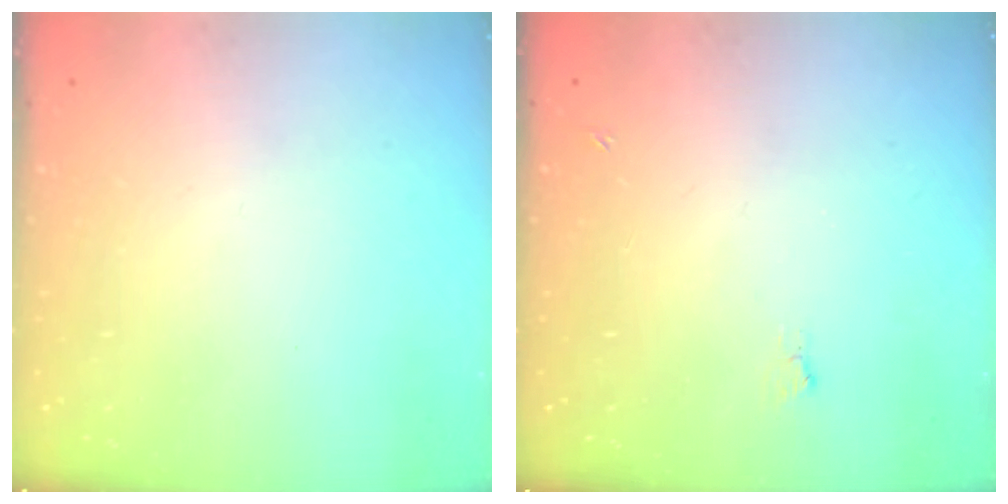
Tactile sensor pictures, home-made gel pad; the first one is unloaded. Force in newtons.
{"total": 2.4, "press": 2.4, "slide": 0.5}